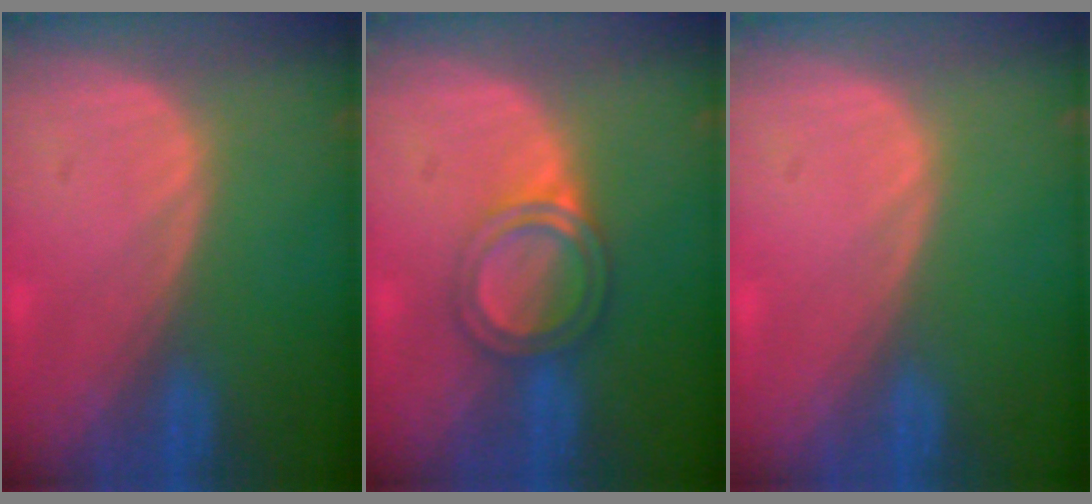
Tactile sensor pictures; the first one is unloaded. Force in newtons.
{"total": 5.1, "press": 4.7, "slide": 2.1}
{"total": 0.0}